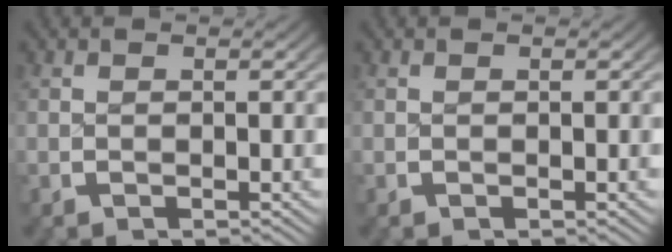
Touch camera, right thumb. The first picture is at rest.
{"total": 0.0}